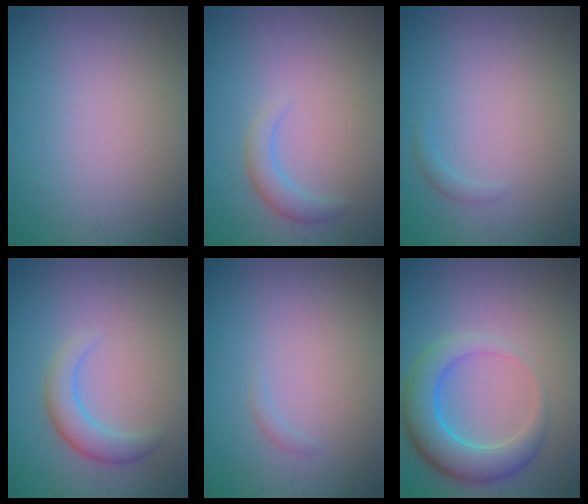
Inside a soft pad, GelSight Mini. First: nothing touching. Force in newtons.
{"total": 1.9, "press": 1.9, "slide": 0.1}
{"total": 0.7, "press": 0.7, "slide": 0.1}
{"total": 2.8, "press": 2.8, "slide": 0.1}
{"total": 0.5, "press": 0.5, "slide": 0.1}
{"total": 5.7, "press": 5.7, "slide": 0.4}